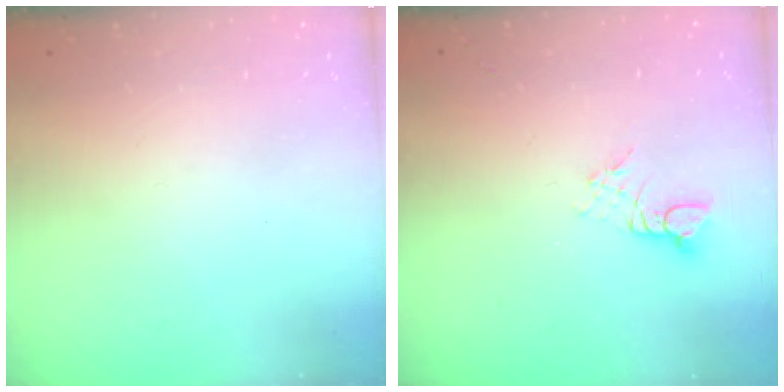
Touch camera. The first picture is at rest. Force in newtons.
{"total": 2.3, "press": 2.3, "slide": 0.2}